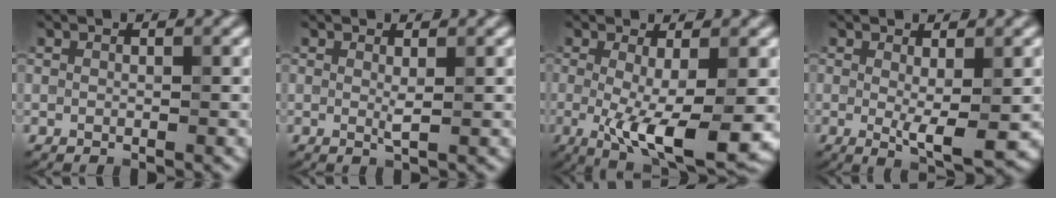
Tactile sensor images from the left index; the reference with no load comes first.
{"total": 0.9, "force": [0.3, 0.0, 0.9], "torque": [-0.018, -0.005, 0.003]}
{"total": 8.2, "force": [-1.3, 2.0, 7.8], "torque": [-0.132, -0.024, -0.019]}
{"total": 3.3, "force": [0.1, 0.6, 3.3], "torque": [-0.053, -0.013, 0.004]}